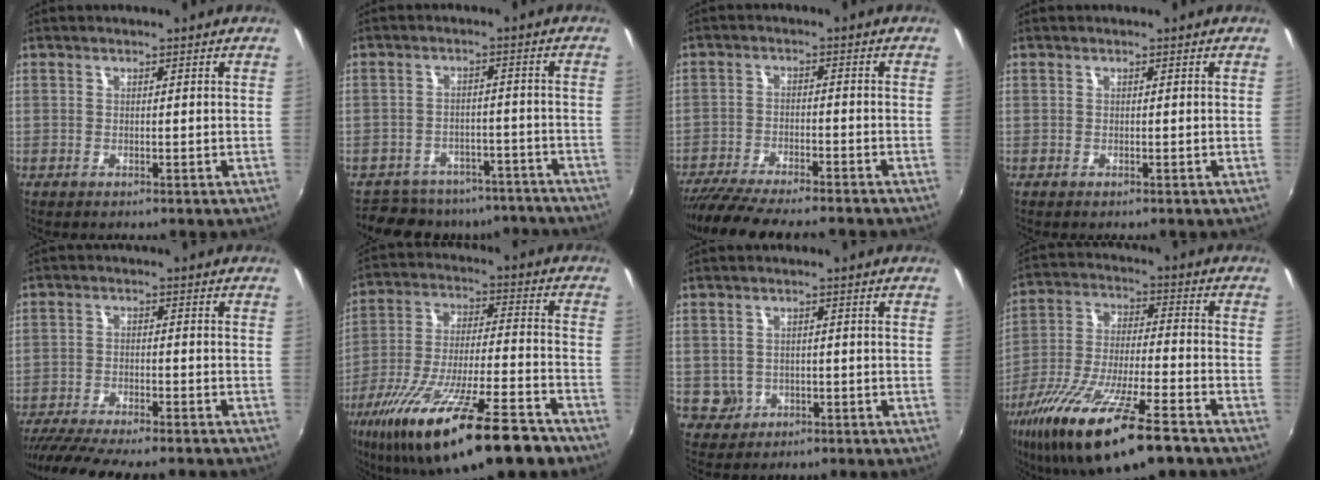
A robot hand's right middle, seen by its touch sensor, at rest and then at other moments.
{"total": 14.2, "force": [-12.2, 6.2, 3.8], "torque": [-0.083, 0.015, -0.153]}
{"total": 13.8, "force": [-12.0, 1.7, 6.4], "torque": [-0.135, -0.027, -0.193]}
{"total": 0.0}
{"total": 13.7, "force": [-11.9, 1.7, 6.6], "torque": [-0.138, -0.035, -0.186]}
{"total": 25.8, "force": [-17.6, 5.3, 18.2], "torque": [-0.331, -0.061, -0.279]}
{"total": 3.9, "force": [-0.8, 3.8, 0.8], "torque": [-0.027, 0.002, -0.002]}
{"total": 21.6, "force": [-14.2, 4.6, 15.7], "torque": [-0.298, -0.053, -0.246]}